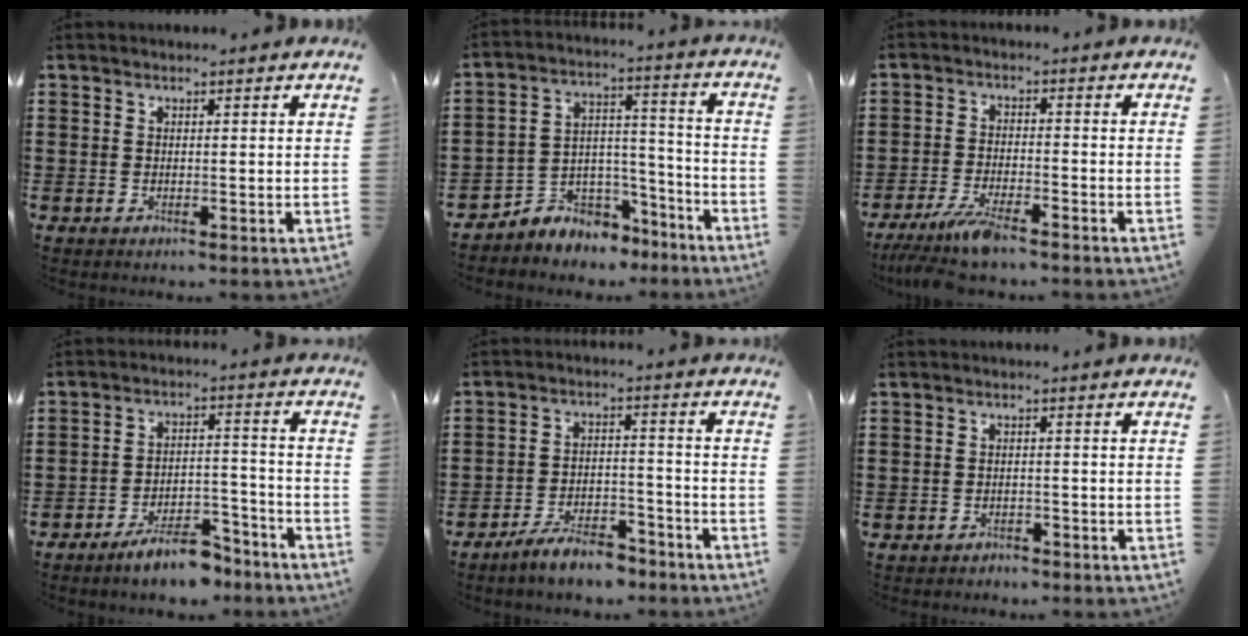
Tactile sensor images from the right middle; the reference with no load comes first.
{"total": 5.1, "force": [-4.3, 2.7, -0.4], "torque": [-0.001, 0.011, -0.088]}
{"total": 6.0, "force": [-4.7, 0.8, 3.6], "torque": [-0.092, -0.020, -0.093]}
{"total": 7.5, "force": [-6.5, 2.0, 3.2], "torque": [-0.055, 0.017, -0.122]}
{"total": 6.3, "force": [-5.8, 1.2, 2.1], "torque": [-0.043, 0.008, -0.113]}
{"total": 1.6, "force": [-1.4, 0.6, -0.2], "torque": [-0.002, 0.003, -0.034]}